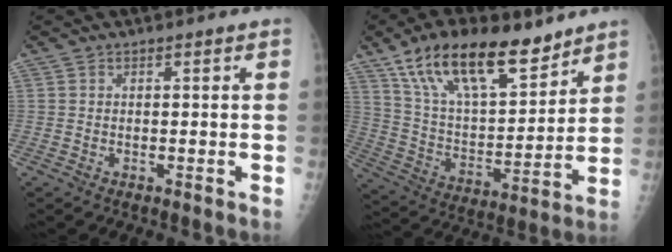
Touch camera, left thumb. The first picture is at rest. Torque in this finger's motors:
{"motor_torque": [1.02, 1.04, 1.44, -1.33, 0.37]}